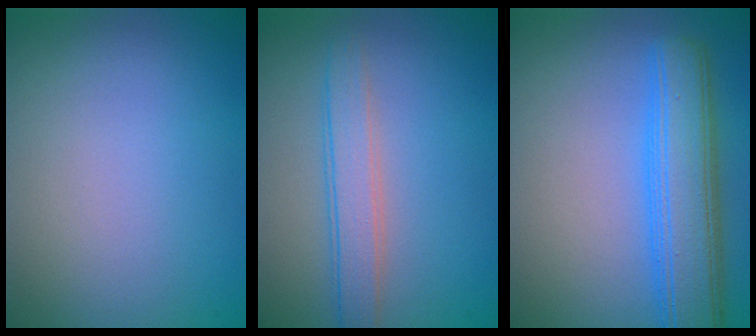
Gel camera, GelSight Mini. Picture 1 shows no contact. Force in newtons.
{"total": 2.7, "press": 2.7, "slide": 0.0}
{"total": 6.5, "press": 6.5, "slide": 0.2}